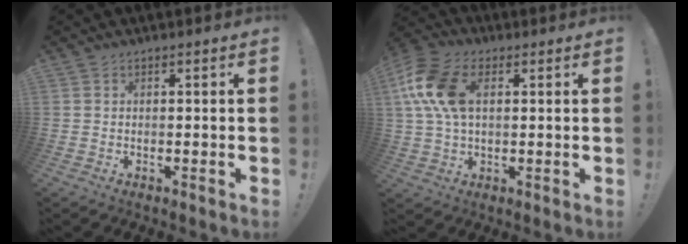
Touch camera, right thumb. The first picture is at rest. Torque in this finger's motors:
{"motor_torque": [2.12, 2.22, 1.28, -0.25, 0.59]}